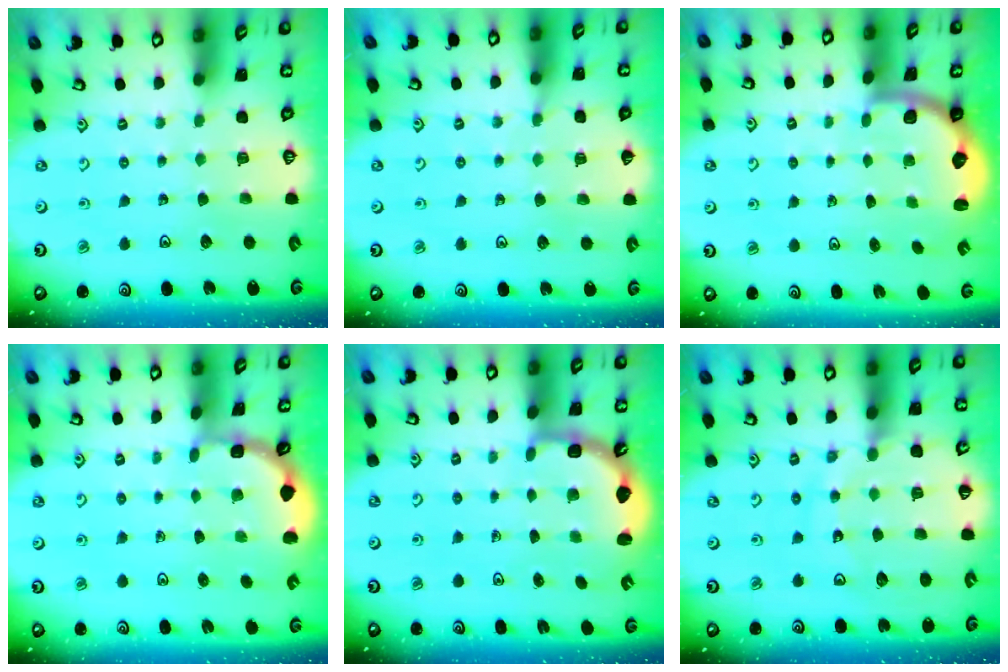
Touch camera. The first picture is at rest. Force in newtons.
{"total": 6.1, "press": 6.1, "slide": 0.8}
{"total": 2.3, "press": 2.0, "slide": 1.2}
{"total": 1.9, "press": 1.9, "slide": 0.1}
{"total": 3.3, "press": 2.4, "slide": 2.3}
{"total": 12.4, "press": 12.4, "slide": 1.4}